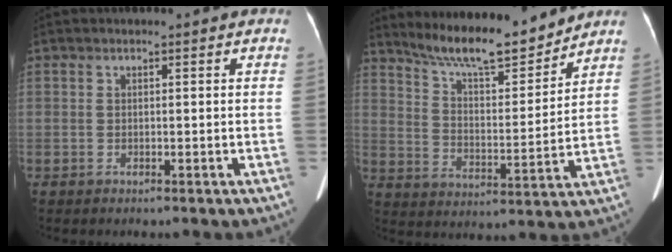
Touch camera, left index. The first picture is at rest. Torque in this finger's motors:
{"motor_torque": [0.71, -0.84, 0.06, 0.08]}